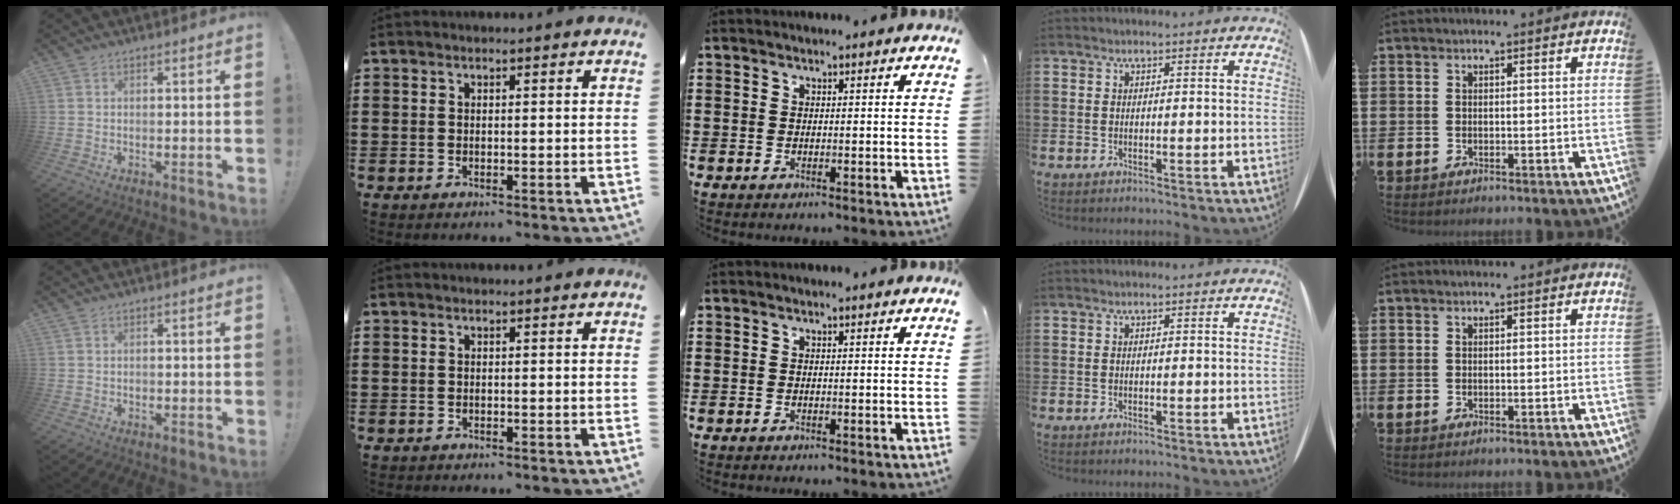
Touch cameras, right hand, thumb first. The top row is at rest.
{"thumb": {"total": 0.6, "force": [-0.3, 0.6, 0.1], "torque": [-0.006, 0.004, -0.005]}}